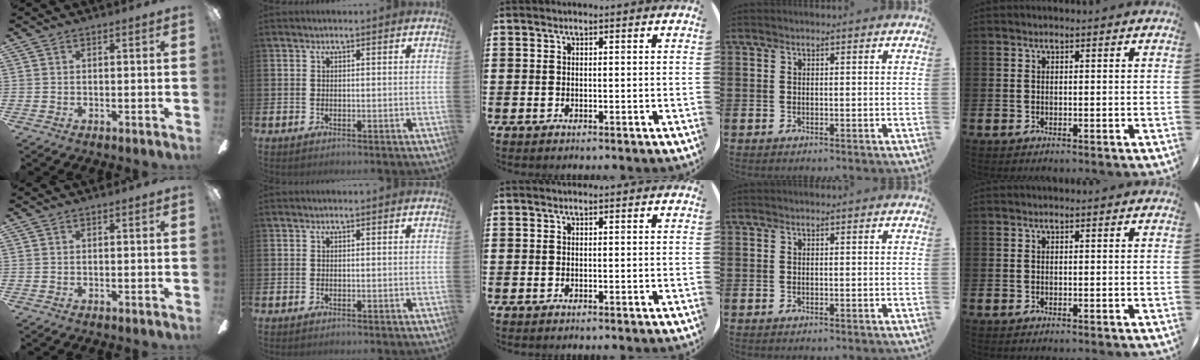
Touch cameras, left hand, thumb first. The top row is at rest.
{}